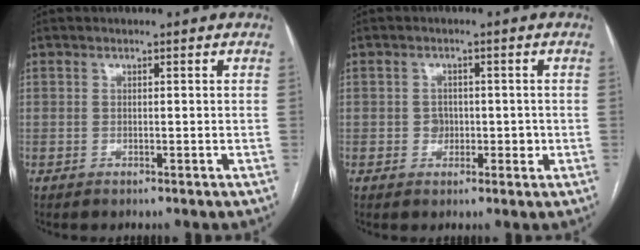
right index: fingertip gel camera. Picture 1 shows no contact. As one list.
[{"total": 2.7, "force": [-0.3, 2.3, 1.4], "torque": [-0.014, 0.004, -0.003]}]